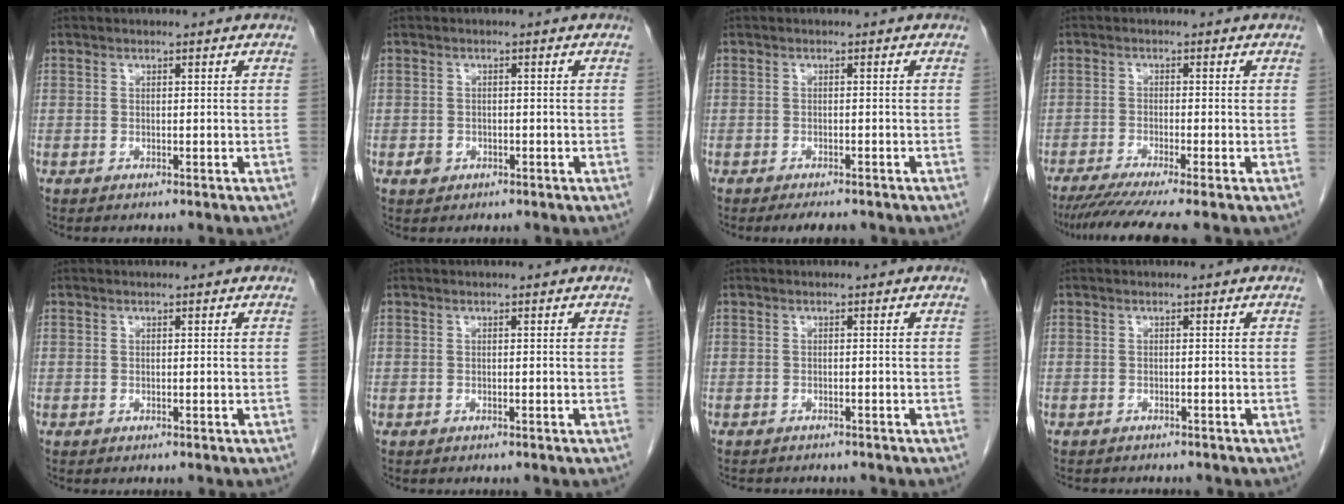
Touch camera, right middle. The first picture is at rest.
{"total": 1.6, "force": [-0.7, 1.3, 0.5], "torque": [-0.007, 0.005, -0.006]}
{"total": 2.8, "force": [-2.4, 0.7, 1.3], "torque": [-0.016, -0.004, -0.031]}
{"total": 7.6, "force": [-6.2, -1.2, 4.3], "torque": [-0.060, -0.023, -0.101]}
{"total": 0.0}
{"total": 0.0}
{"total": 4.6, "force": [-4.2, 1.6, 1.3], "torque": [-0.017, -0.002, -0.052]}
{"total": 4.0, "force": [-3.6, 1.3, 1.1], "torque": [-0.015, -0.003, -0.045]}